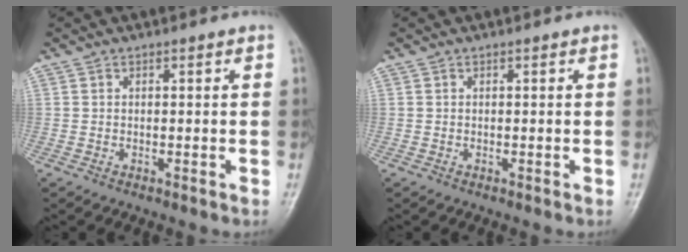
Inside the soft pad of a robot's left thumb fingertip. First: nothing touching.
{"total": 0.0}